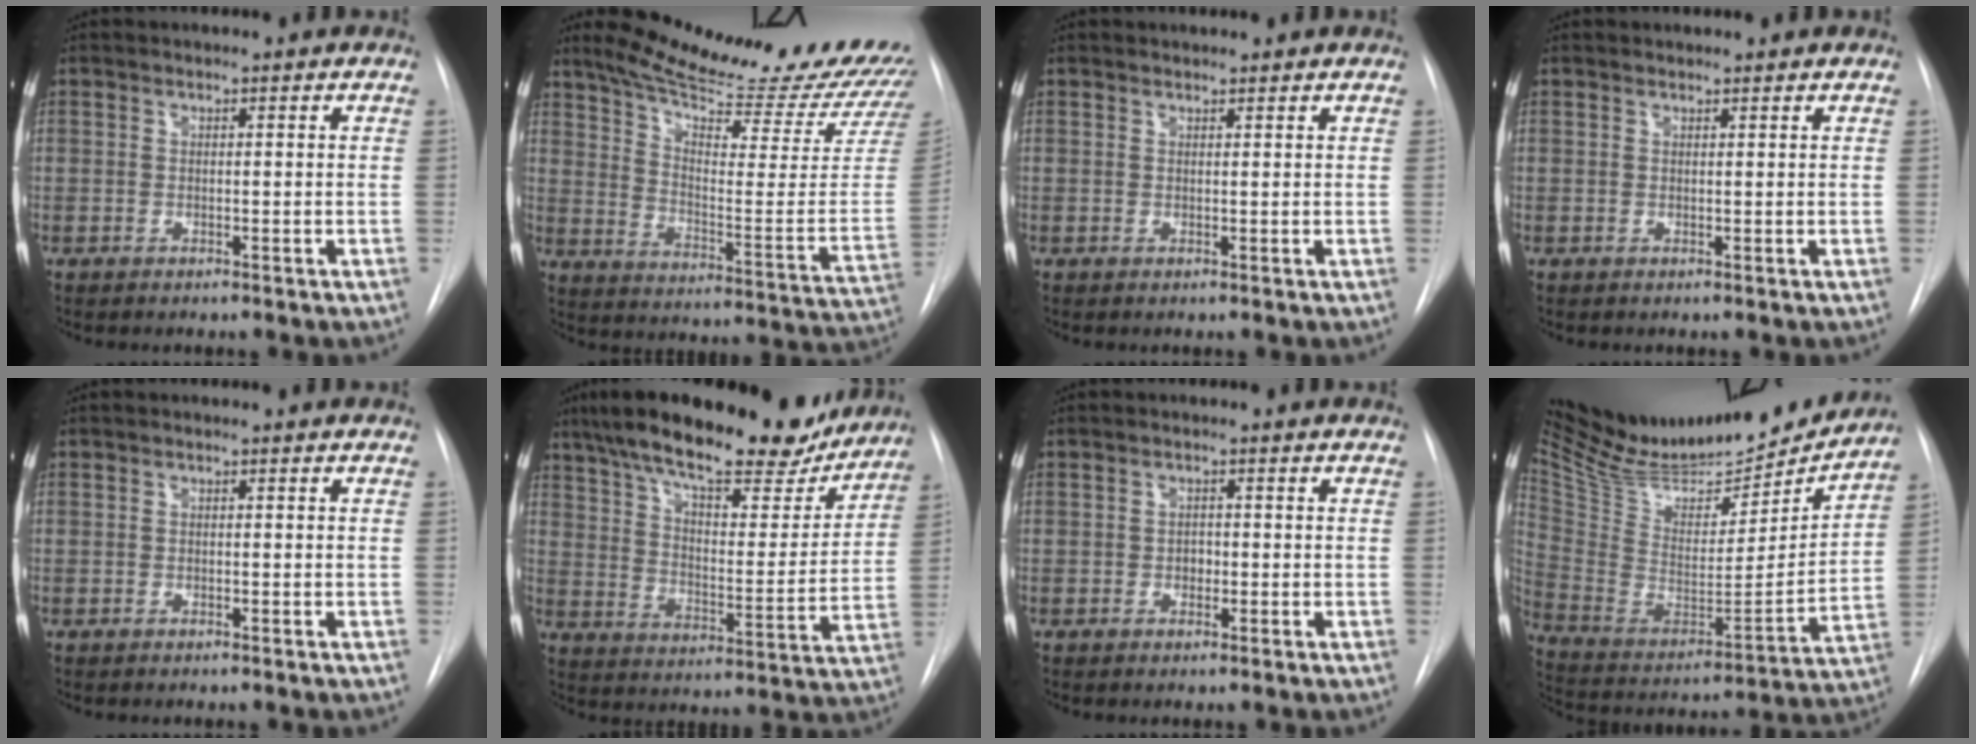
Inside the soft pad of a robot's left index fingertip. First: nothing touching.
{"total": 26.9, "force": [24.4, 2.2, 11.1], "torque": [-0.173, -0.111, 0.321]}
{"total": 2.3, "force": [2.2, 0.5, 0.4], "torque": [-0.007, 0.021, 0.031]}
{"total": 2.1, "force": [2.0, 0.4, 0.4], "torque": [-0.007, 0.020, 0.029]}
{"total": 0.0}
{"total": 26.0, "force": [21.2, 6.9, 13.4], "torque": [-0.223, 0.009, 0.298]}
{"total": 1.1, "force": [-0.2, 0.9, 0.6], "torque": [-0.007, 0.003, -0.004]}
{"total": 30.4, "force": [27.5, 7.7, 10.4], "torque": [-0.212, -0.049, 0.418]}